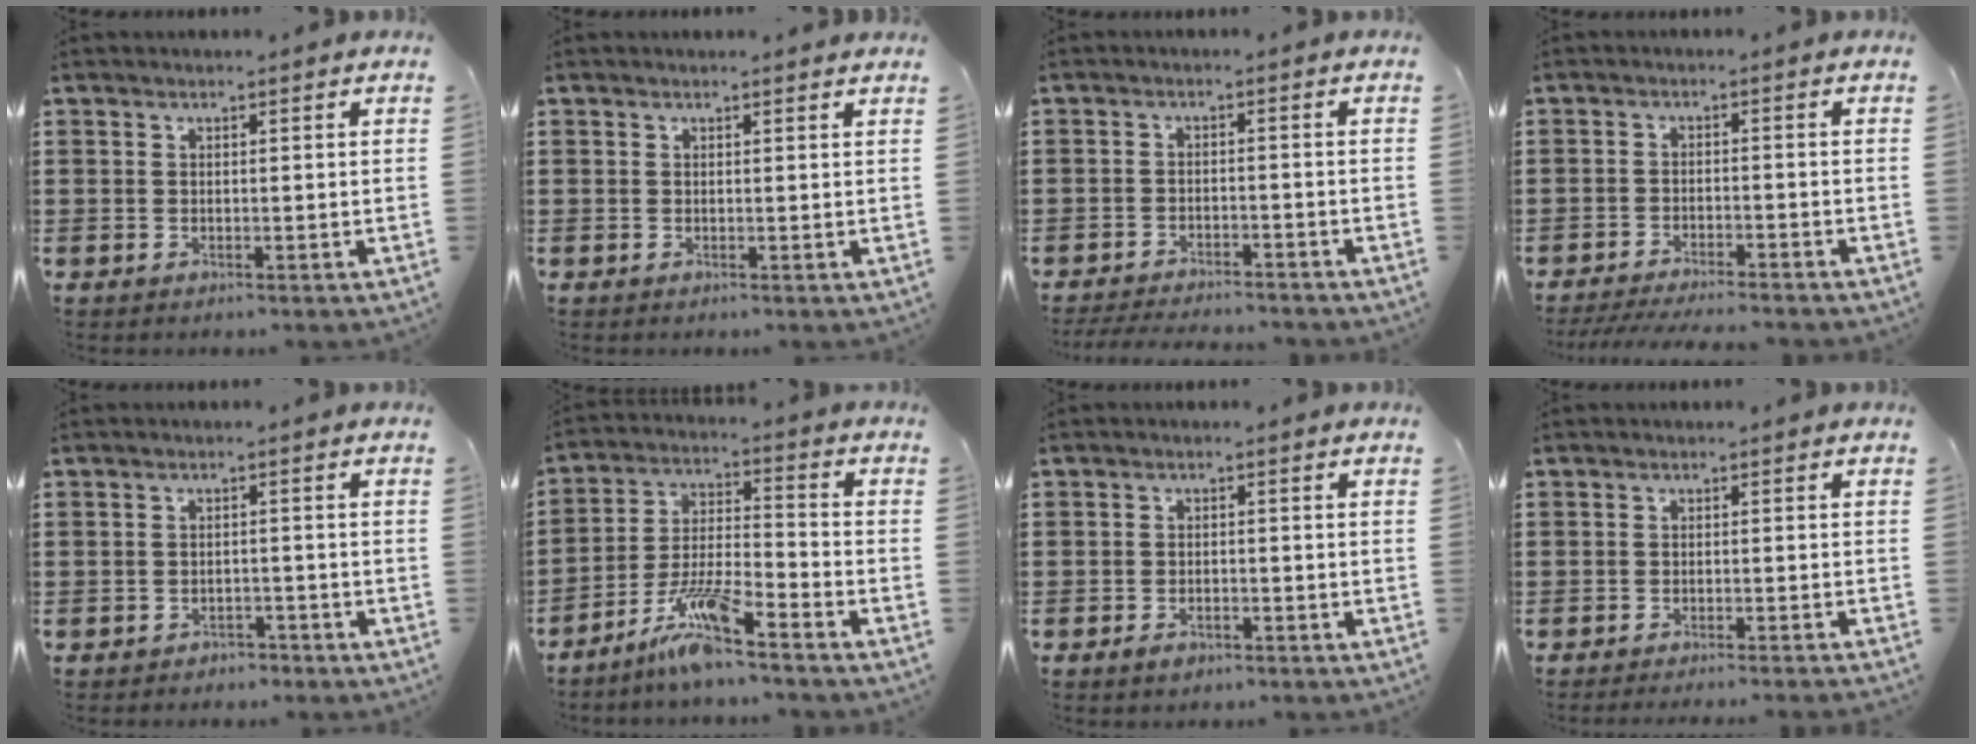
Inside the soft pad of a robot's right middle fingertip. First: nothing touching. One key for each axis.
{"total": 0.0}
{"total": 3.3, "fx": -3.2, "fy": 0.2, "fz": 0.5, "tx": -0.017, "ty": -0.001, "tz": -0.069}
{"total": 3.5, "fx": -3.4, "fy": -0.1, "fz": 0.9, "tx": -0.021, "ty": -0.005, "tz": -0.070}
{"total": 1.7, "fx": -1.6, "fy": 0.4, "fz": -0.2, "tx": -0.003, "ty": 0.003, "tz": -0.038}
{"total": 8.9, "fx": -7.1, "fy": 0.5, "fz": 5.3, "tx": -0.115, "ty": -0.006, "tz": -0.138}
{"total": 1.5, "fx": -1.1, "fy": 0.7, "fz": 0.8, "tx": -0.016, "ty": -0.001, "tz": -0.023}
{"total": 1.4, "fx": -1.3, "fy": -0.4, "fz": 0.4, "tx": -0.005, "ty": 0.002, "tz": -0.025}